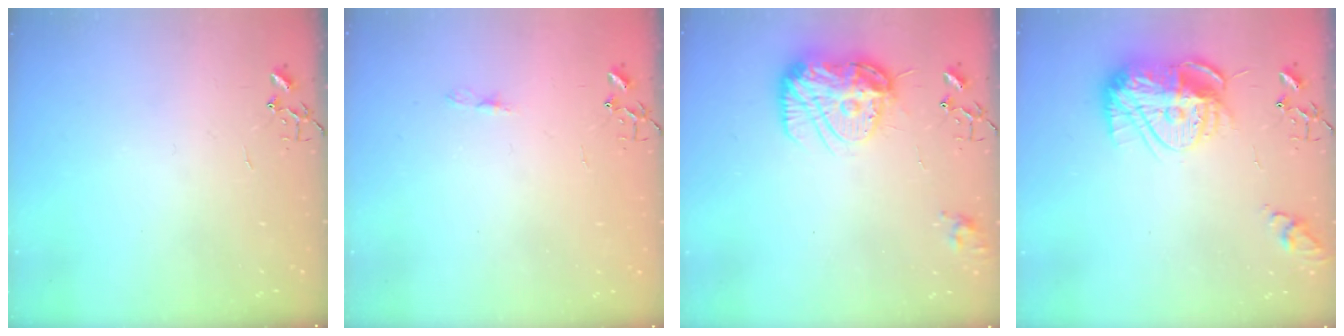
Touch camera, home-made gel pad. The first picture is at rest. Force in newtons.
{"total": 5.8, "press": 5.8, "slide": 0.5}
{"total": 15.6, "press": 15.6, "slide": 1.5}
{"total": 15.5, "press": 15.4, "slide": 1.4}